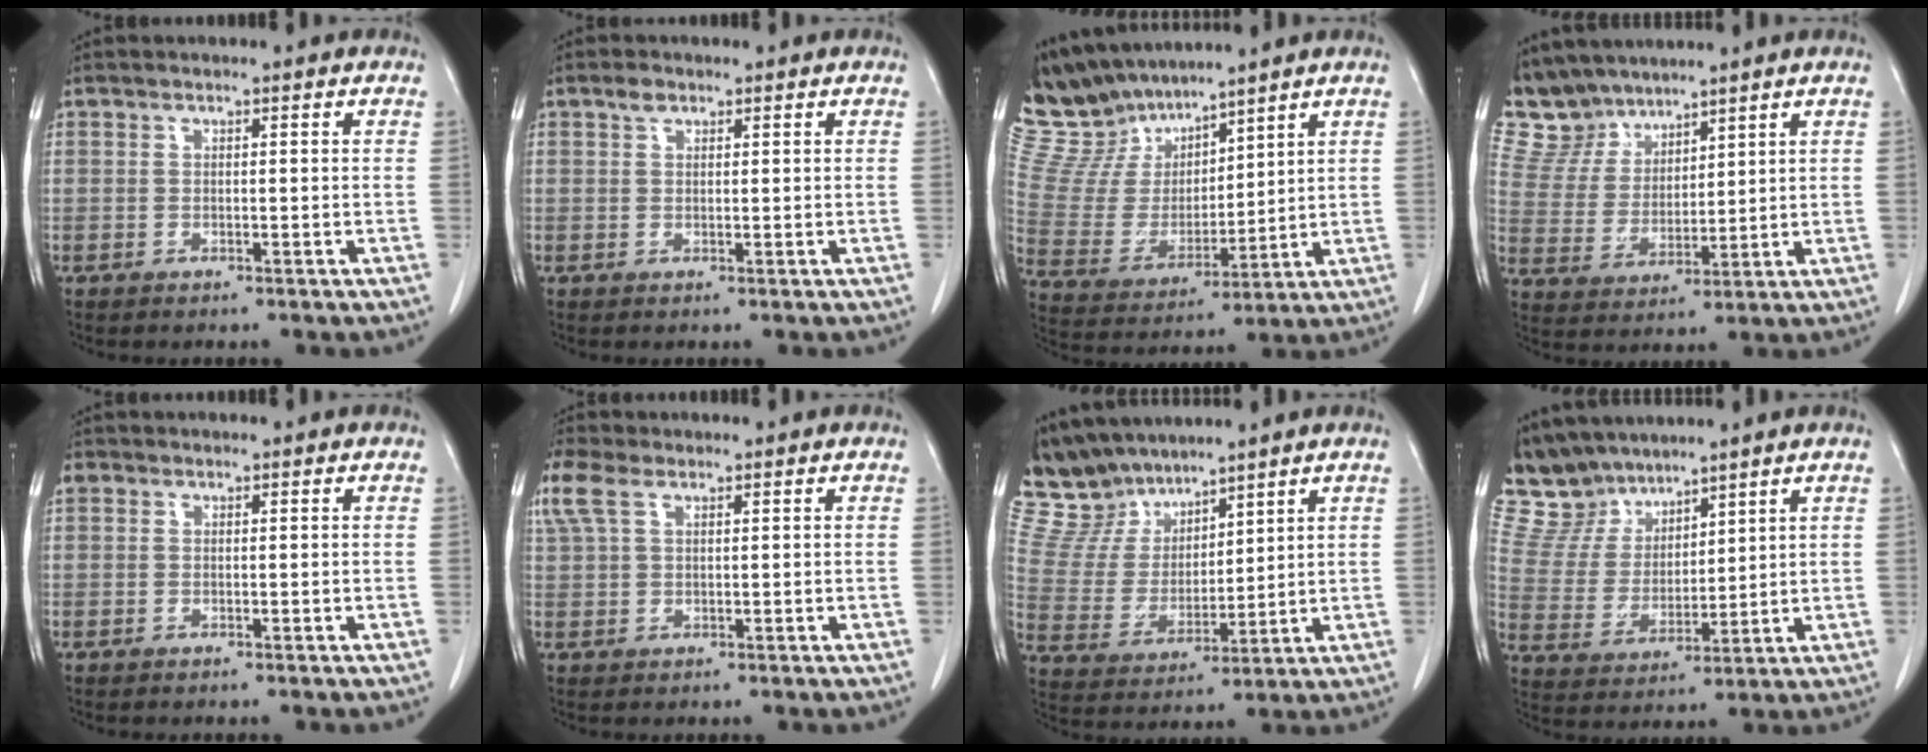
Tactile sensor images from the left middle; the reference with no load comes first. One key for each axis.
{"total": 1.4, "fx": 1.0, "fy": 0.8, "fz": 0.6, "tx": -0.012, "ty": 0.003, "tz": 0.017}
{"total": 13.0, "fx": 12.0, "fy": 4.1, "fz": 2.9, "tx": -0.084, "ty": 0.016, "tz": 0.252}
{"total": 8.7, "fx": 7.9, "fy": 3.6, "fz": 0.5, "tx": -0.022, "ty": 0.013, "tz": 0.172}
{"total": 1.1, "fx": 0.5, "fy": 0.9, "fz": 0.3, "tx": -0.004, "ty": 0.014, "tz": 0.009}
{"total": 4.9, "fx": 2.8, "fy": 2.4, "fz": 3.2, "tx": -0.092, "ty": 0.027, "tz": 0.062}
{"total": 11.1, "fx": 10.1, "fy": 4.2, "fz": 2.2, "tx": -0.065, "ty": 0.020, "tz": 0.208}
{"total": 9.9, "fx": 8.9, "fy": 4.0, "fz": 1.4, "tx": -0.047, "ty": 0.018, "tz": 0.189}